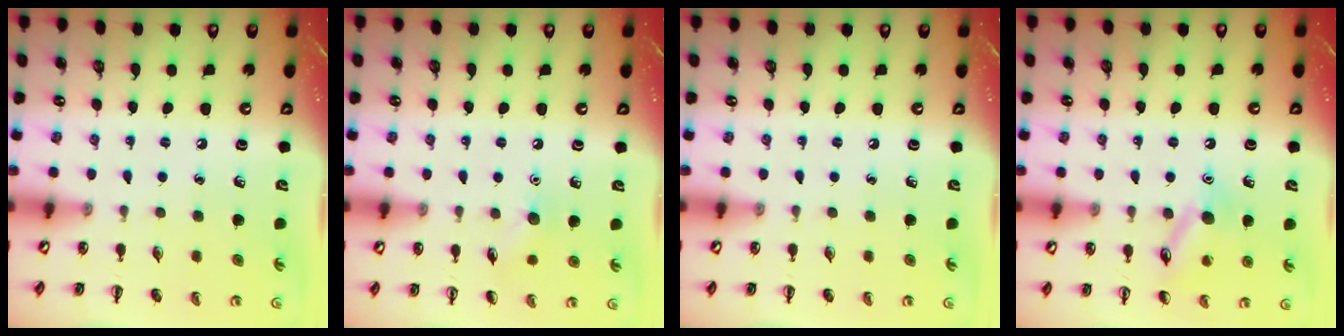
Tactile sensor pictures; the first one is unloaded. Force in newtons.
{"total": 6.4, "press": 6.1, "slide": 1.9}
{"total": 0.0}
{"total": 11.6, "press": 11.5, "slide": 1.7}